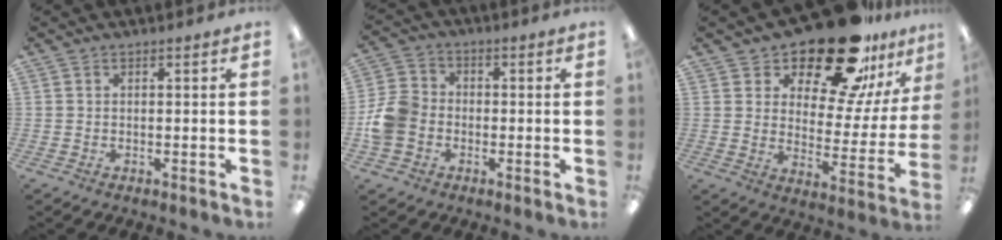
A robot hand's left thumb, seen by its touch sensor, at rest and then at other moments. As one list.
[{"total": 8.9, "force": [-2.6, 7.3, 4.3], "torque": [-0.088, 0.030, -0.047]}, {"total": 21.4, "force": [17.1, 7.1, 10.8], "torque": [-0.178, -0.120, 0.291]}]